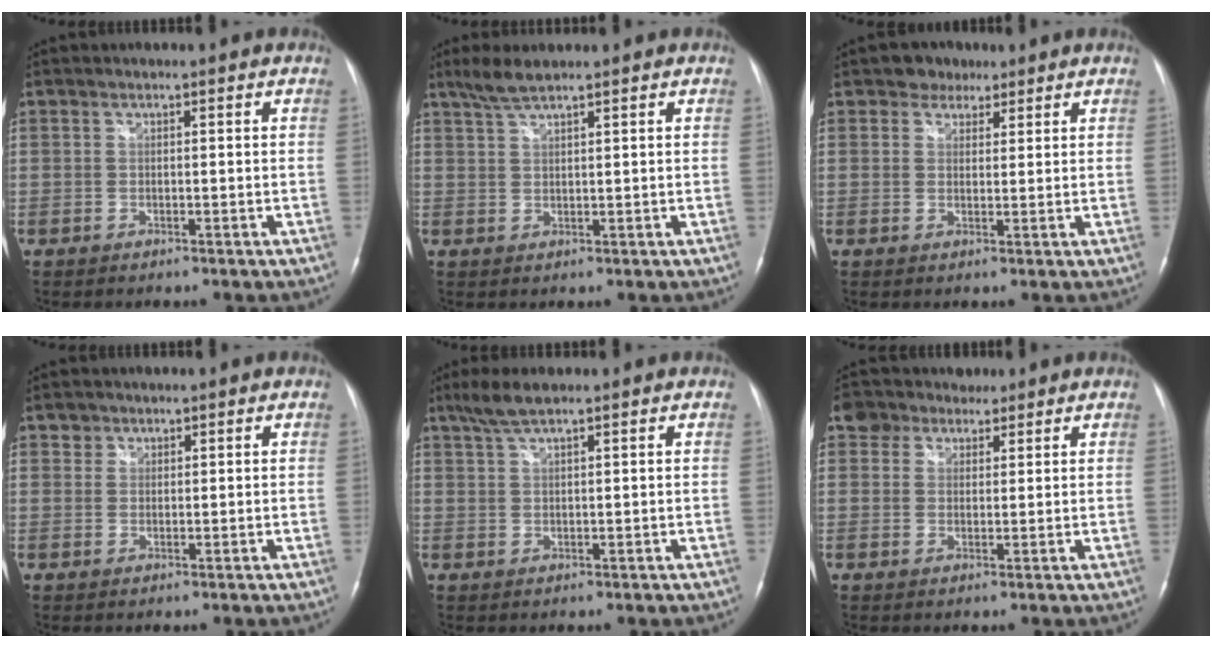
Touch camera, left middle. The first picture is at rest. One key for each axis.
{"total": 3.0, "fx": 2.5, "fy": 0.2, "fz": 1.6, "tx": -0.041, "ty": 0.008, "tz": 0.054}
{"total": 3.5, "fx": 2.3, "fy": 2.6, "fz": 0.5, "tx": -0.008, "ty": 0.010, "tz": 0.033}
{"total": 1.7, "fx": 1.0, "fy": 1.4, "fz": 0.0, "tx": 0.010, "ty": 0.002, "tz": 0.010}
{"total": 3.8, "fx": 2.9, "fy": 0.5, "fz": 2.4, "tx": -0.057, "ty": 0.011, "tz": 0.060}
{"total": 5.2, "fx": 3.6, "fy": 3.7, "fz": 0.7, "tx": -0.019, "ty": 0.031, "tz": 0.064}